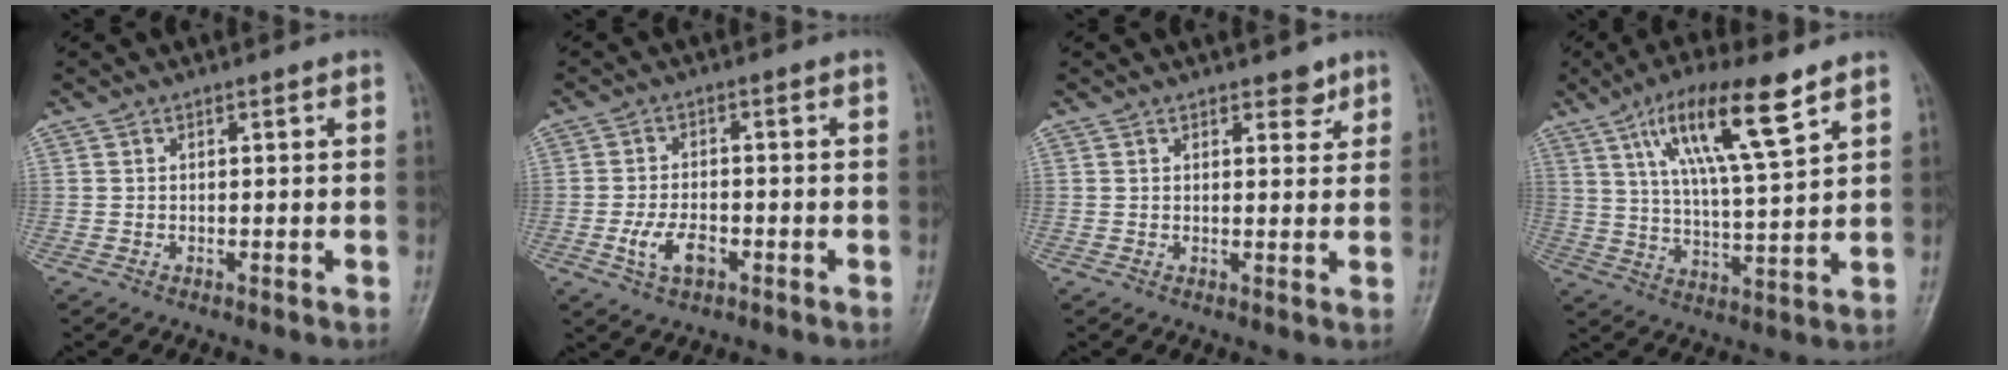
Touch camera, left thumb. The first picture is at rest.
{"total": 5.6, "force": [-2.1, 3.2, 4.1], "torque": [-0.077, 0.010, -0.039]}
{"total": 2.6, "force": [1.9, 1.4, 1.2], "torque": [0.002, -0.010, 0.024]}
{"total": 14.8, "force": [8.0, 2.9, 12.1], "torque": [-0.210, -0.024, 0.146]}